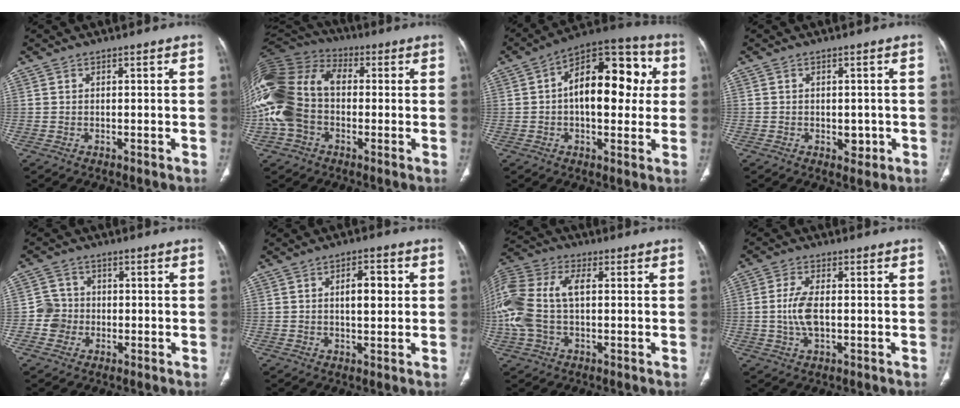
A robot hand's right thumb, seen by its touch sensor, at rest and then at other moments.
{"total": 21.4, "force": [-1.5, 15.2, 15.0], "torque": [-0.354, 0.037, -0.028]}
{"total": 18.7, "force": [2.5, 10.1, 15.5], "torque": [-0.190, 0.035, 0.029]}
{"total": 2.5, "force": [-0.6, 1.9, 1.5], "torque": [-0.005, 0.001, -0.003]}
{"total": 4.1, "force": [-0.9, 4.0, 0.4], "torque": [0.018, 0.012, -0.024]}
{"total": 5.8, "force": [1.1, 2.6, 5.1], "torque": [-0.068, 0.004, 0.015]}
{"total": 15.3, "force": [0.9, 8.8, 12.5], "torque": [-0.309, 0.031, 0.017]}
{"total": 6.0, "force": [-0.3, 2.8, 5.3], "torque": [-0.119, 0.001, -0.007]}